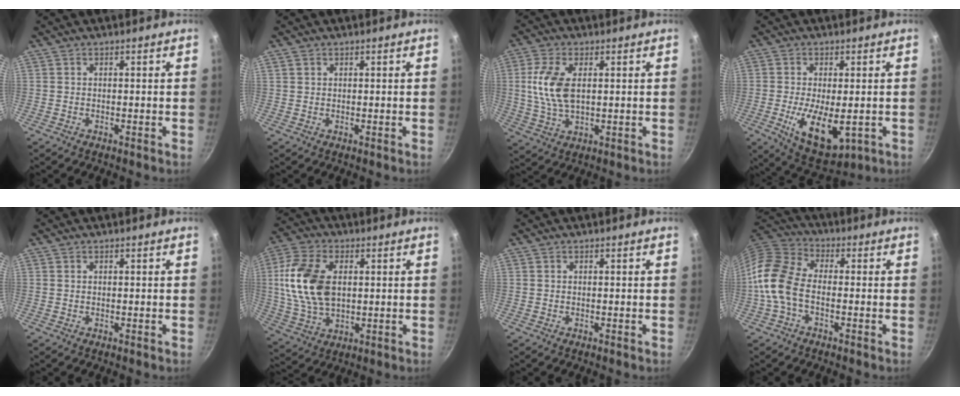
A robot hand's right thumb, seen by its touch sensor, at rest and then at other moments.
{"total": 0.9, "force": [0.5, 0.7, 0.3], "torque": [-0.003, 0.001, 0.008]}
{"total": 9.4, "force": [1.3, 4.9, 7.9], "torque": [-0.159, -0.001, 0.026]}
{"total": 11.2, "force": [-2.2, 5.4, 9.6], "torque": [-0.152, -0.012, -0.021]}
{"total": 0.0}
{"total": 15.1, "force": [1.9, 9.4, 11.7], "torque": [-0.219, 0.000, 0.035]}
{"total": 0.0}
{"total": 10.3, "force": [-2.4, 6.3, 7.8], "torque": [-0.153, 0.036, -0.069]}